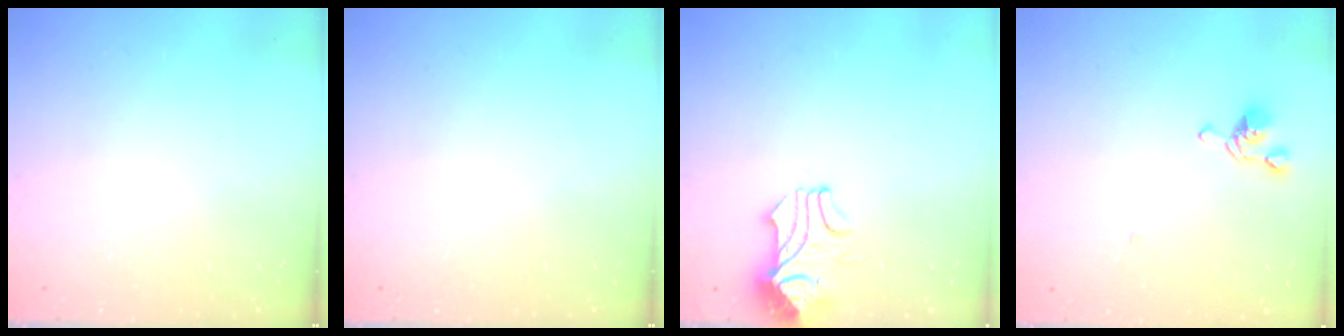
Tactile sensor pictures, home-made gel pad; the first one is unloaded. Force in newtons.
{"total": 0.0}
{"total": 2.1, "press": 1.9, "slide": 0.9}
{"total": 2.5, "press": 2.3, "slide": 0.9}